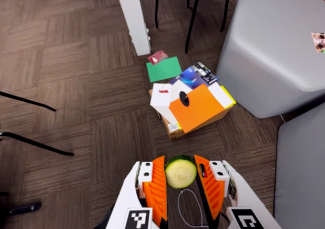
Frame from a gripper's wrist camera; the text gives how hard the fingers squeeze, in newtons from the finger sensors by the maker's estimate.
{"total": 9.5, "left": 10.3, "right": 8.8}